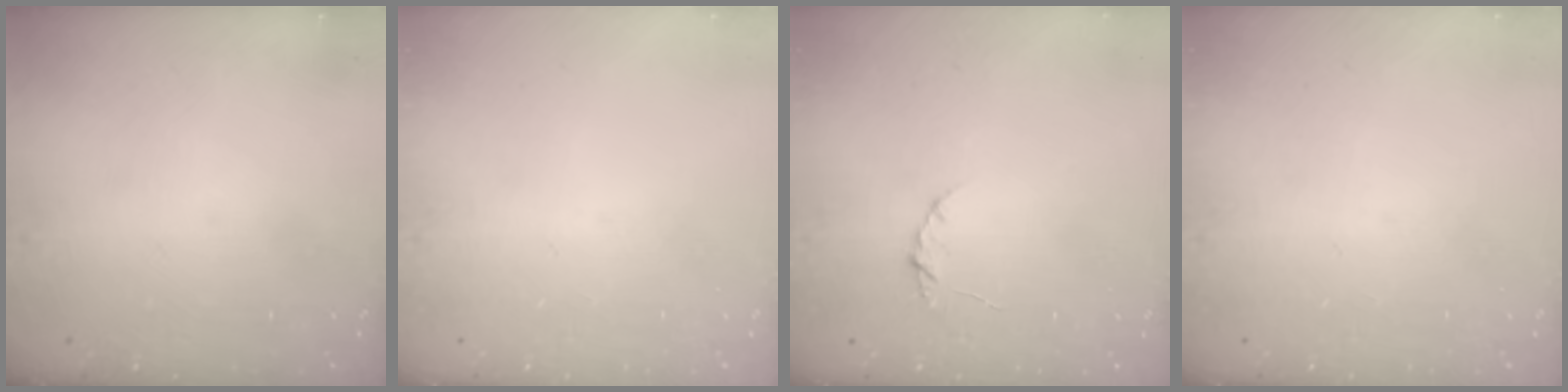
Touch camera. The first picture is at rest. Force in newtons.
{"total": 0.0}
{"total": 3.9, "press": 3.9, "slide": 0.5}
{"total": 0.0}